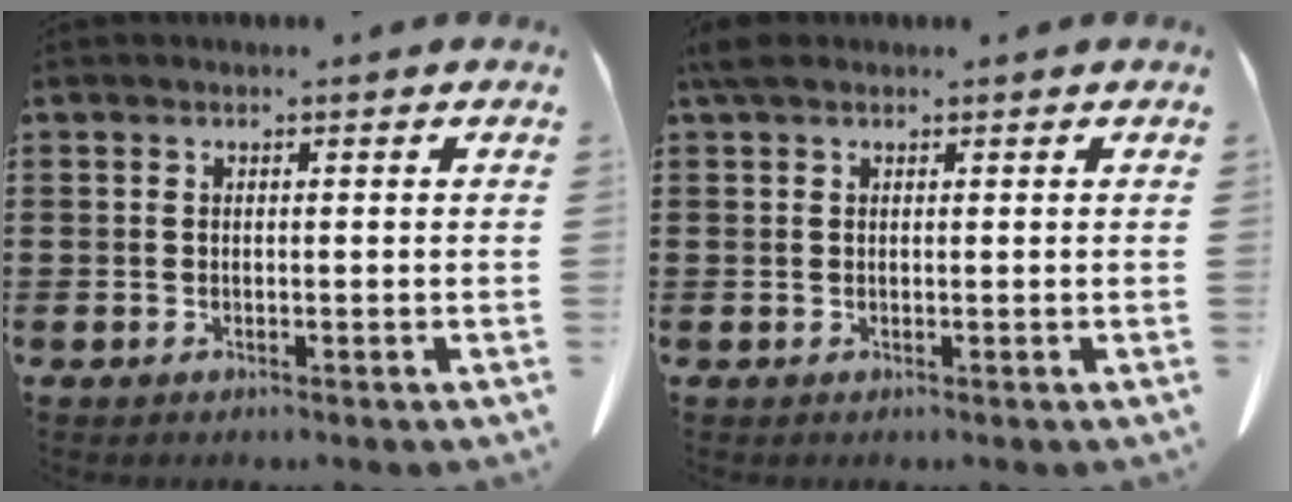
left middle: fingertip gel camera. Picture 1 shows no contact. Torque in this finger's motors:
{"motor_torque": [0.67, 0.39, -0.08, -0.02]}